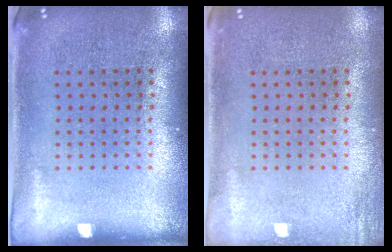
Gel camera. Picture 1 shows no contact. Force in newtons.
{"total": 1.2, "press": 1.2, "slide": 0.1}